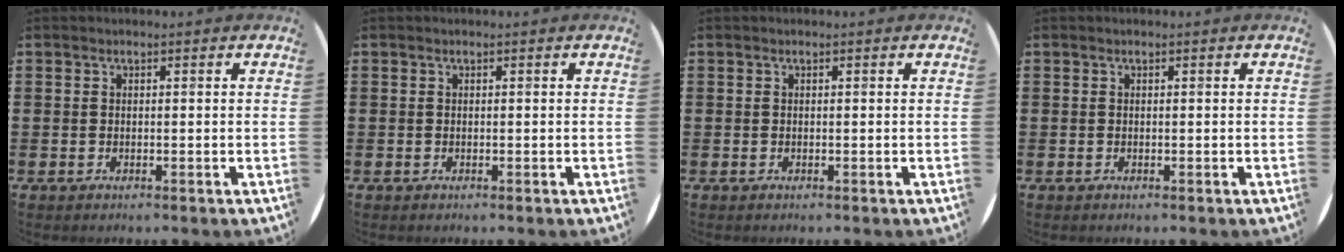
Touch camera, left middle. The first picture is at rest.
{"total": 0.0}
{"total": 0.0}
{"total": 0.0}